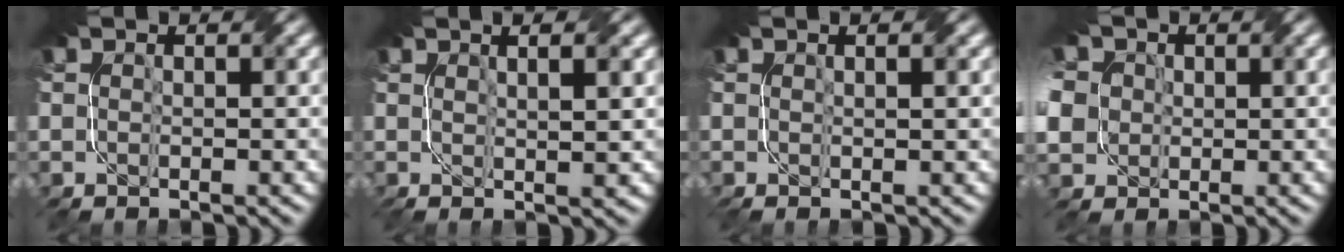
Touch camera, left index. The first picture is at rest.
{"total": 3.7, "force": [1.4, 1.3, 3.2], "torque": [-0.027, 0.011, 0.002]}
{"total": 1.9, "force": [0.5, 0.7, 1.7], "torque": [-0.013, 0.002, 0.004]}
{"total": 7.9, "force": [1.0, 6.8, 4.0], "torque": [-0.102, 0.018, -0.005]}